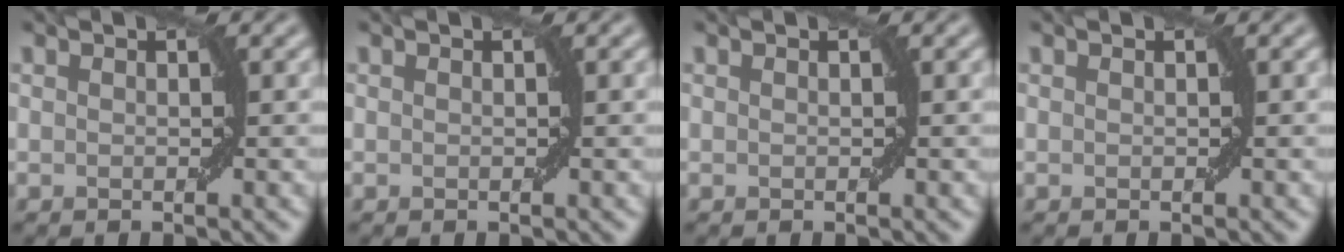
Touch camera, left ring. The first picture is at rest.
{"total": 0.0}
{"total": 0.0}
{"total": 0.0}